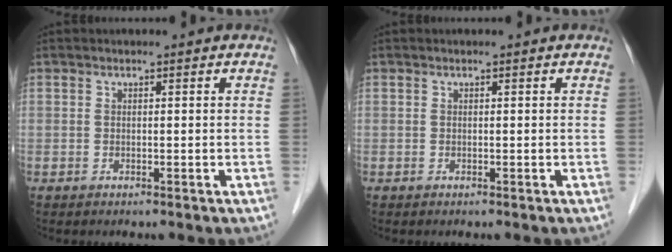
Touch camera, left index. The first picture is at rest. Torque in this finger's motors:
{"motor_torque": [0.00, 0.00, 0.00, 0.00]}